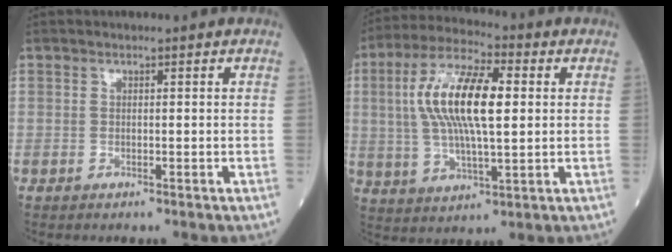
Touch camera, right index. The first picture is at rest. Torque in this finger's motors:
{"motor_torque": [1.88, 0.26, 1.05, 0.21]}